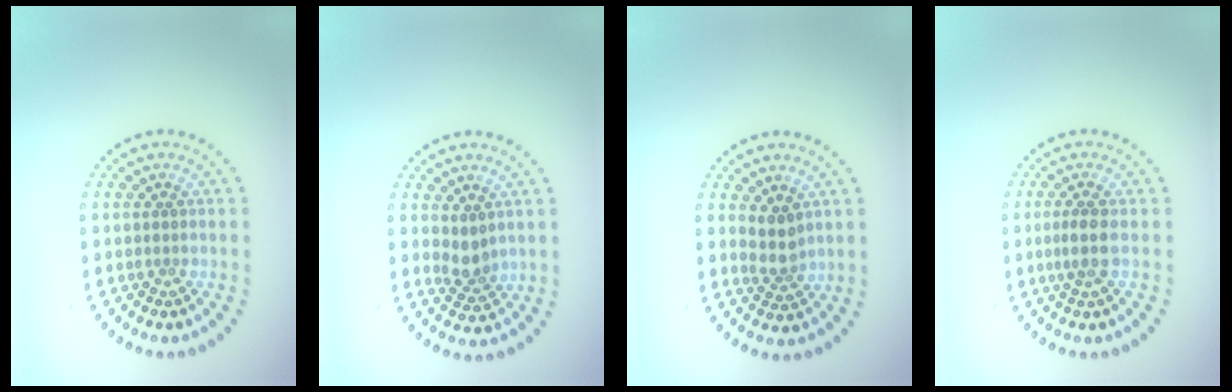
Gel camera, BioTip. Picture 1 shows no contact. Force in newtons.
{"total": 2.0, "press": 1.7, "slide": 1.0}
{"total": 2.1, "press": 1.7, "slide": 1.1}
{"total": 1.8, "press": 1.5, "slide": 0.9}